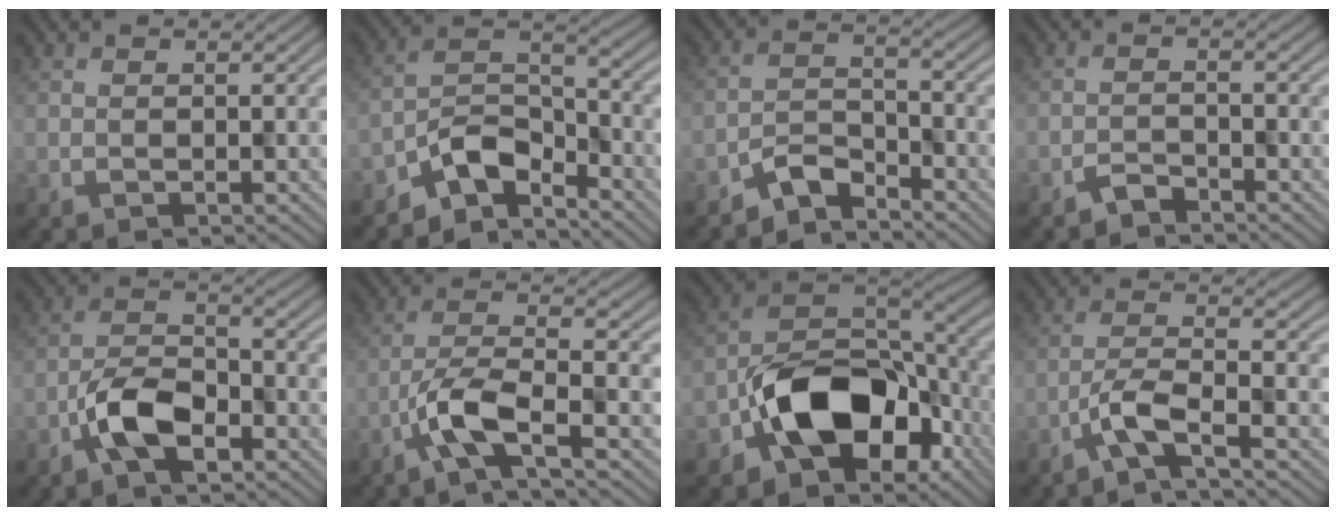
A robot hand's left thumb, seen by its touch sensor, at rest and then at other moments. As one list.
[{"total": 6.8, "force": [-5.4, 2.9, 3.0], "torque": [-0.040, 0.005, -0.121]}, {"total": 4.0, "force": [-3.7, 1.0, 1.1], "torque": [-0.019, 0.006, -0.082]}, {"total": 1.7, "force": [-1.7, 0.2, -0.1], "torque": [0.007, 0.007, -0.037]}, {"total": 6.3, "force": [-3.4, 3.0, 4.4], "torque": [-0.080, 0.008, -0.077]}, {"total": 5.9, "force": [-3.4, 1.2, 4.6], "torque": [-0.091, 0.006, -0.076]}, {"total": 12.7, "force": [-5.5, 8.1, 8.1], "torque": [-0.130, -0.012, -0.114]}, {"total": 4.1, "force": [-2.7, 0.4, 3.1], "torque": [-0.056, 0.007, -0.067]}]